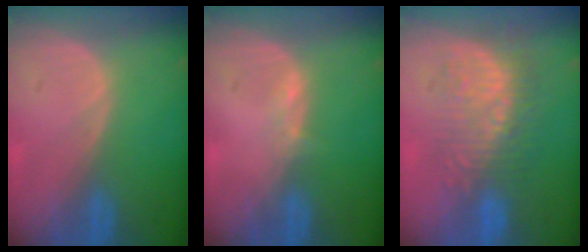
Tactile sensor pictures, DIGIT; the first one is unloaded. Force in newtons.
{"total": 1.0, "press": 0.8, "slide": 0.5}
{"total": 9.4, "press": 8.5, "slide": 4.0}